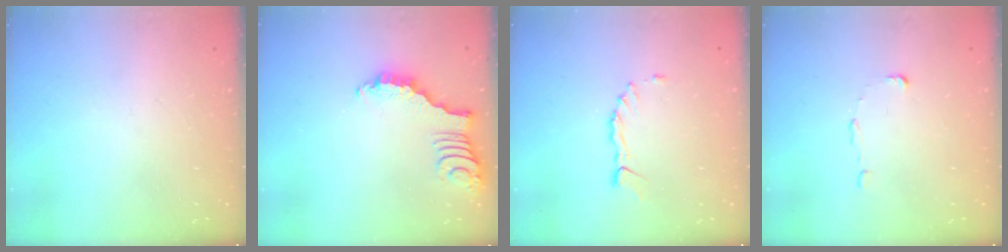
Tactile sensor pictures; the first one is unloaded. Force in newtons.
{"total": 2.7, "press": 2.7, "slide": 0.4}
{"total": 2.8, "press": 2.8, "slide": 0.4}
{"total": 5.0, "press": 5.0, "slide": 0.3}